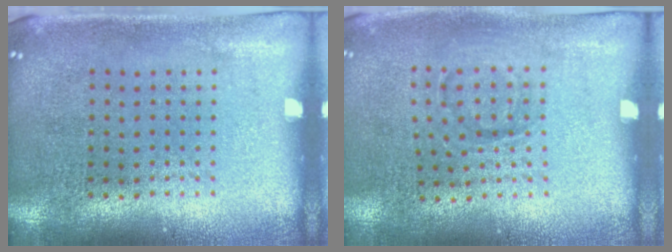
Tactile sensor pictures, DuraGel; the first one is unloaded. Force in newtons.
{"total": 1.0, "press": 0.7, "slide": 0.7}